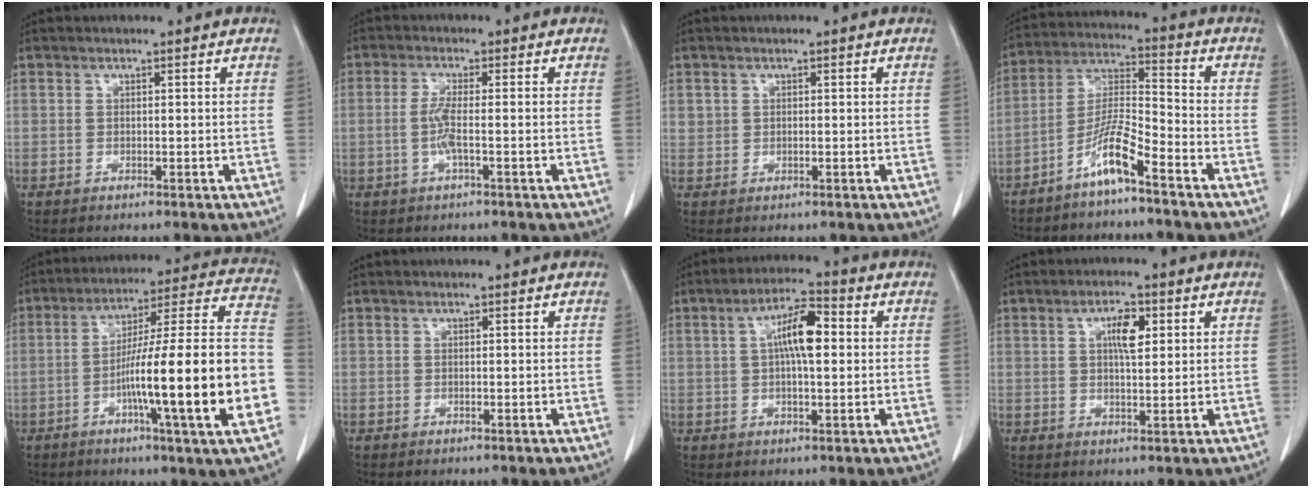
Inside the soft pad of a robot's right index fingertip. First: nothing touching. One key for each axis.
{"total": 3.3, "fx": -0.8, "fy": 0.0, "fz": 3.2, "tx": -0.070, "ty": -0.003, "tz": -0.018}
{"total": 1.1, "fx": 0.4, "fy": 1.0, "fz": 0.3, "tx": -0.001, "ty": 0.005, "tz": 0.007}
{"total": 7.7, "fx": -5.2, "fy": 0.3, "fz": 5.6, "tx": -0.122, "ty": -0.003, "tz": -0.105}
{"total": 22.8, "fx": -6.0, "fy": -0.2, "fz": 22.0, "tx": -0.276, "ty": 0.008, "tz": -0.101}
{"total": 0.0}
{"total": 7.6, "fx": 1.3, "fy": 1.9, "fz": 7.2, "tx": -0.132, "ty": 0.018, "tz": 0.019}
{"total": 4.5, "fx": 1.5, "fy": 1.4, "fz": 4.1, "tx": -0.070, "ty": 0.003, "tz": 0.024}